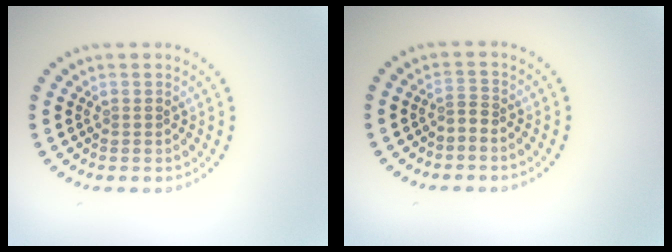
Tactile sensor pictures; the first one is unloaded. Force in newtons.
{"total": 0.9, "press": 0.3, "slide": 0.9}